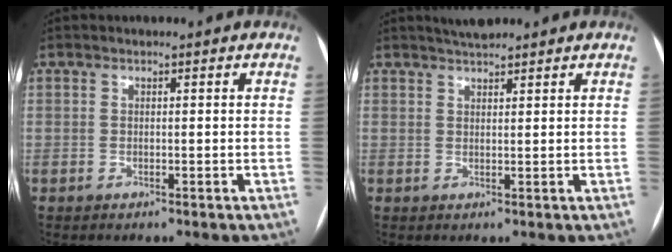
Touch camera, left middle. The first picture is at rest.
{"total": 2.9, "force": [2.7, 0.3, 1.1], "torque": [-0.020, 0.015, 0.045]}